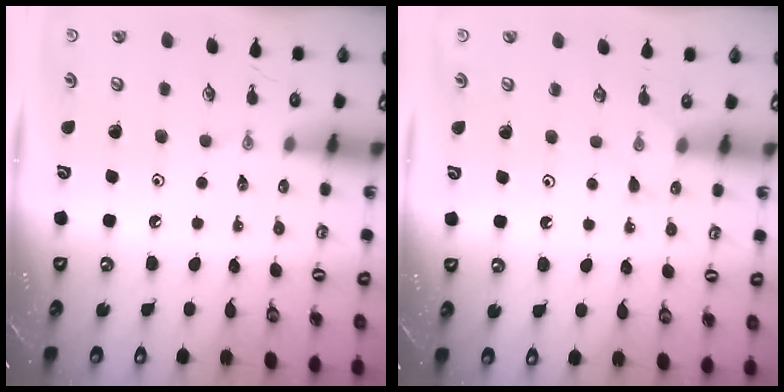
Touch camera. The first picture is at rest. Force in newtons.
{"total": 4.0, "press": 4.0, "slide": 0.5}